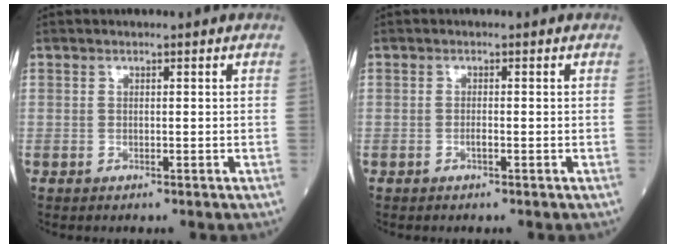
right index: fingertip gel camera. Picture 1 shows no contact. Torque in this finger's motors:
{"motor_torque": [0.43, -0.09, 0.19, 0.04]}